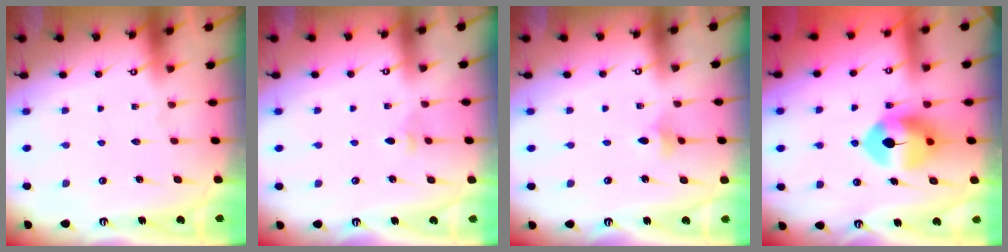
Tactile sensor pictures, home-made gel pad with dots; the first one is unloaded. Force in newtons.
{"total": 3.6, "press": 3.5, "slide": 0.8}
{"total": 3.1, "press": 3.1, "slide": 0.6}
{"total": 10.9, "press": 10.8, "slide": 1.4}